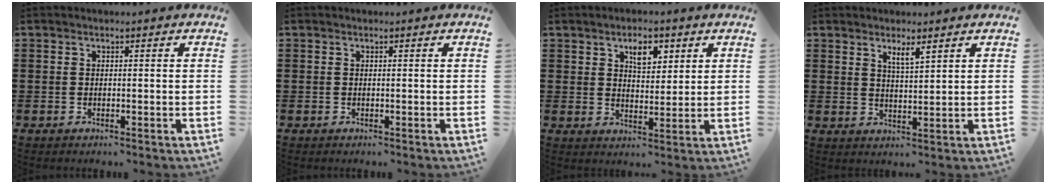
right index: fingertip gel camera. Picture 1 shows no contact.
{"total": 0.0}
{"total": 4.4, "force": [2.6, 2.0, 3.0], "torque": [-0.049, 0.003, 0.041]}
{"total": 2.8, "force": [2.0, 0.5, 1.9], "torque": [-0.032, -0.001, 0.032]}